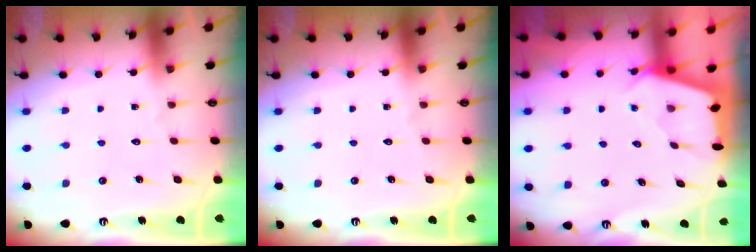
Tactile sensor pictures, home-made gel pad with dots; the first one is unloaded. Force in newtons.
{"total": 0.0}
{"total": 2.5, "press": 2.5, "slide": 0.3}